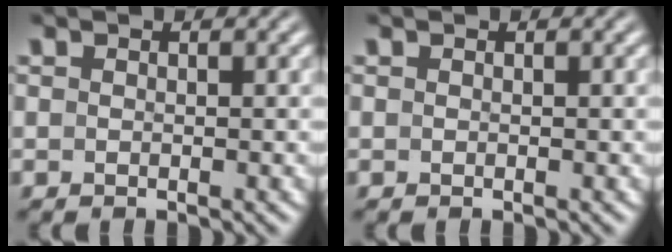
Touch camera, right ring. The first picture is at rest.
{"total": 0.0}